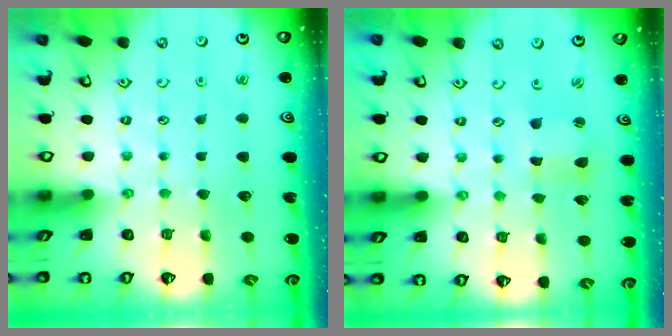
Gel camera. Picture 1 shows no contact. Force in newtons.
{"total": 2.6, "press": 2.5, "slide": 0.3}